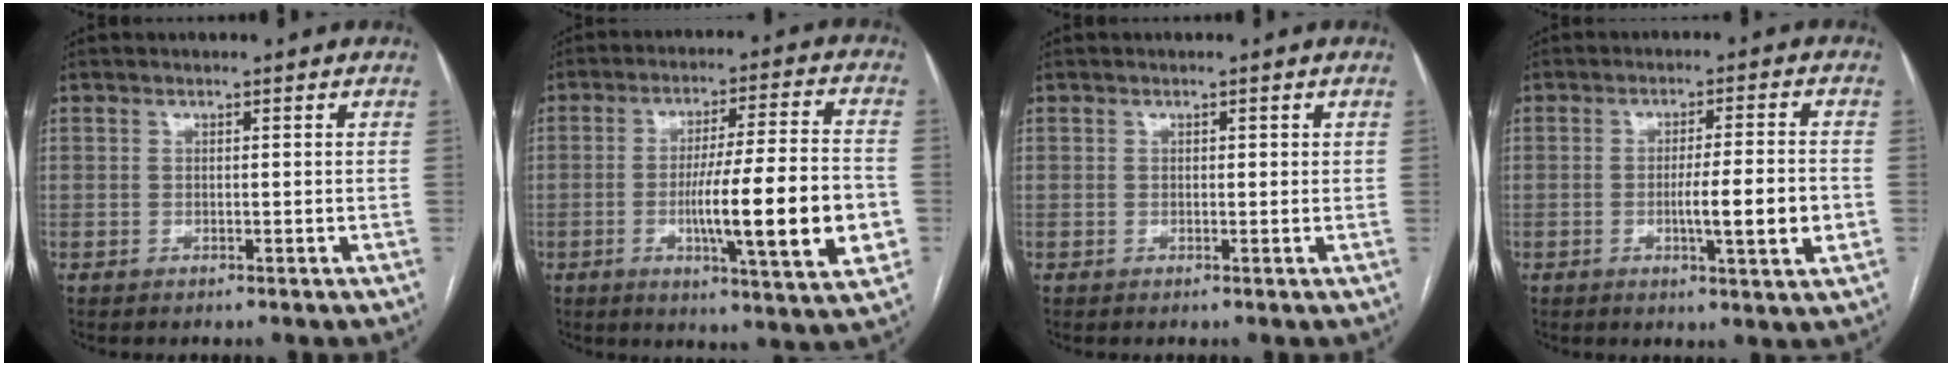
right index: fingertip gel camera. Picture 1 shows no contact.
{"total": 17.2, "force": [-3.6, 1.0, 16.8], "torque": [-0.241, -0.005, -0.052]}
{"total": 0.6, "force": [0.2, 0.4, 0.5], "torque": [-0.004, 0.003, 0.001]}
{"total": 8.1, "force": [-1.8, 0.2, 7.9], "torque": [-0.123, -0.006, -0.027]}